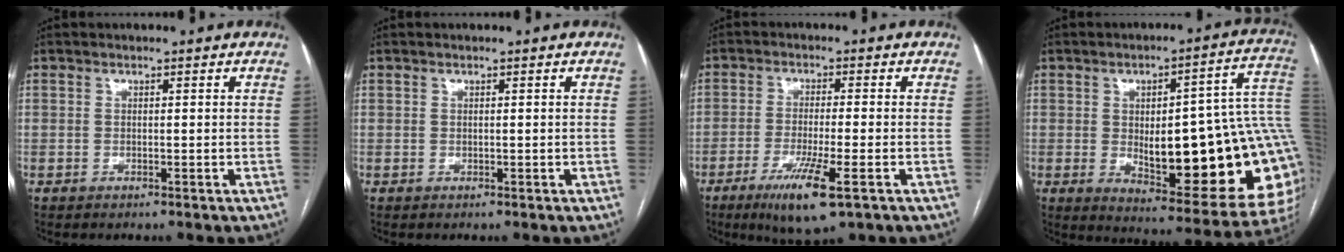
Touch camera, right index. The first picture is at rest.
{"total": 0.0}
{"total": 9.2, "force": [-4.7, 0.6, 7.9], "torque": [-0.146, -0.025, -0.077]}
{"total": 26.7, "force": [-0.9, 6.7, 25.8], "torque": [-0.256, 0.021, 0.005]}